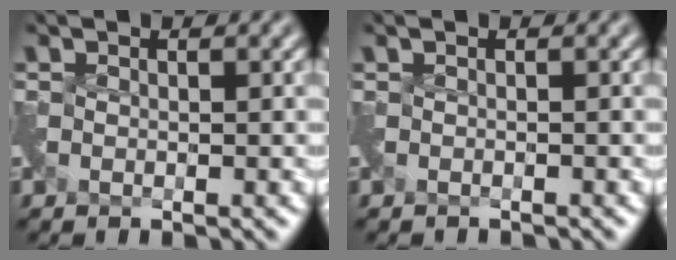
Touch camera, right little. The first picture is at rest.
{"total": 0.7, "force": [-0.7, 0.1, 0.0], "torque": [0.000, -0.010, -0.018]}